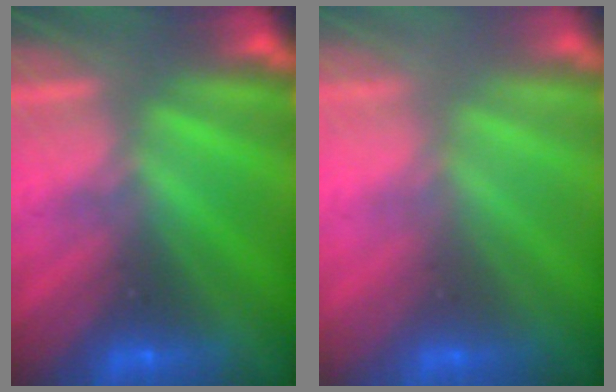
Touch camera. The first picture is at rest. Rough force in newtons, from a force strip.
{"total": 2.9}